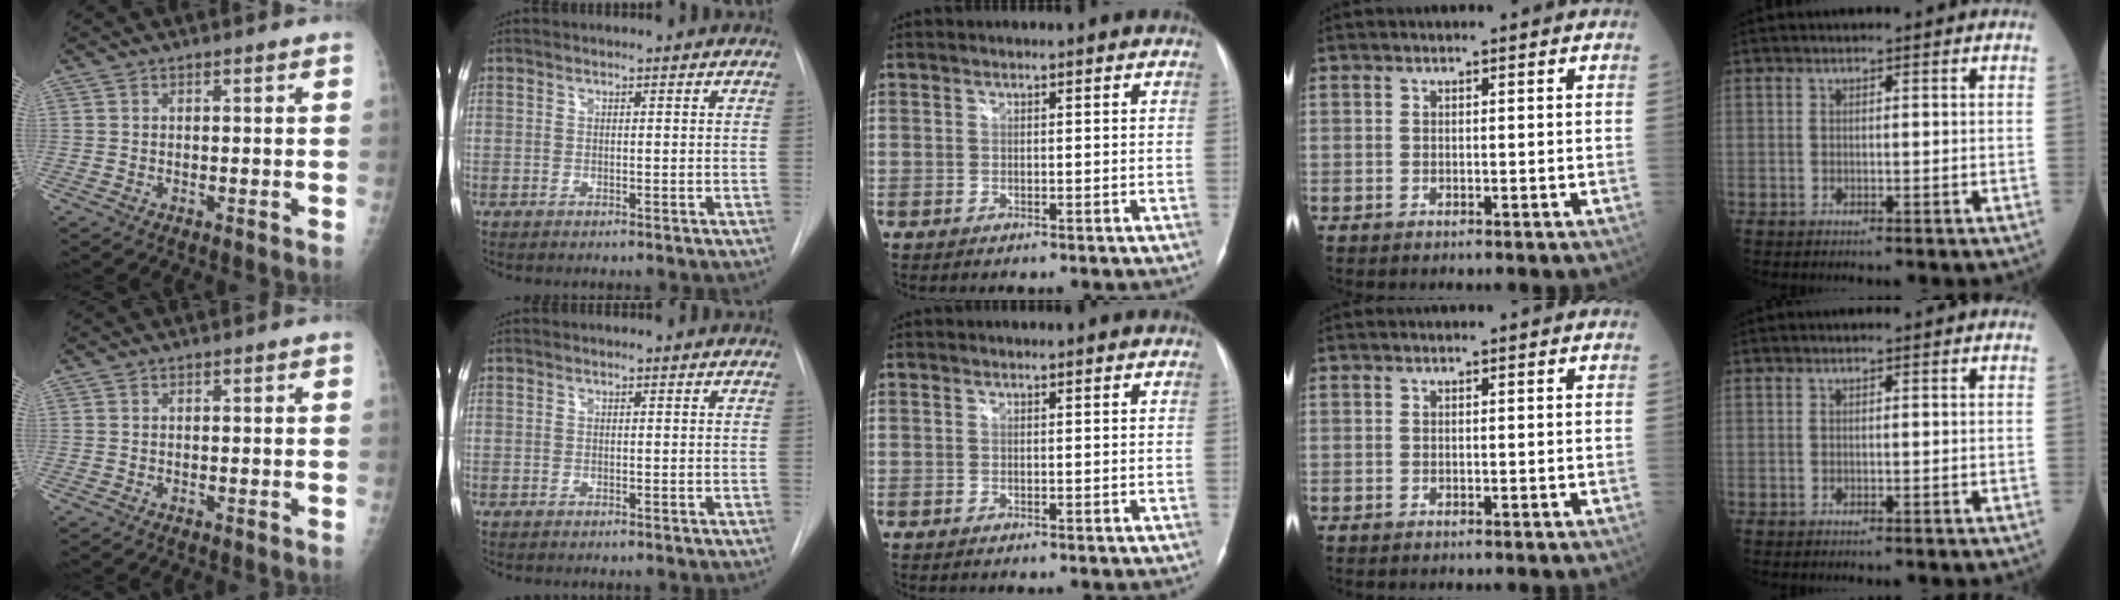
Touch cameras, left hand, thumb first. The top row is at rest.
{}